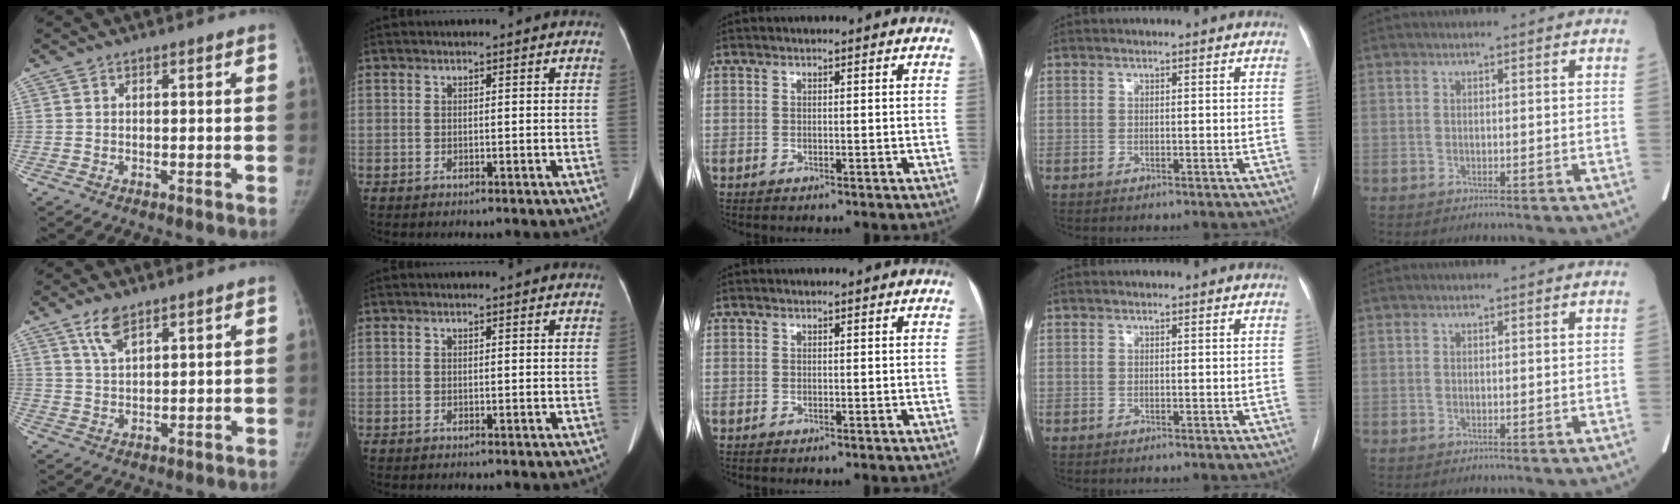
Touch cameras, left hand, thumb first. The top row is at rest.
{"thumb": {"total": 5.0, "force": [3.4, 1.9, 3.1], "torque": [-0.056, -0.015, 0.071]}, "index": {"total": 1.1, "force": [1.0, 0.0, 0.3], "torque": [-0.011, 0.005, 0.010]}}